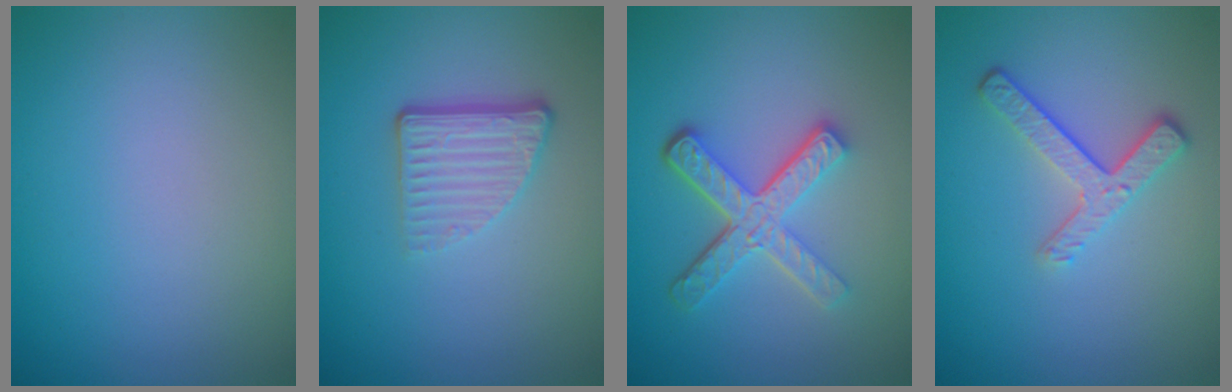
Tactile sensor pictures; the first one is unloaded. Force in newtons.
{"total": 3.8, "press": 2.5, "slide": 2.8}
{"total": 5.0, "press": 3.6, "slide": 3.4}
{"total": 3.4, "press": 2.6, "slide": 2.3}